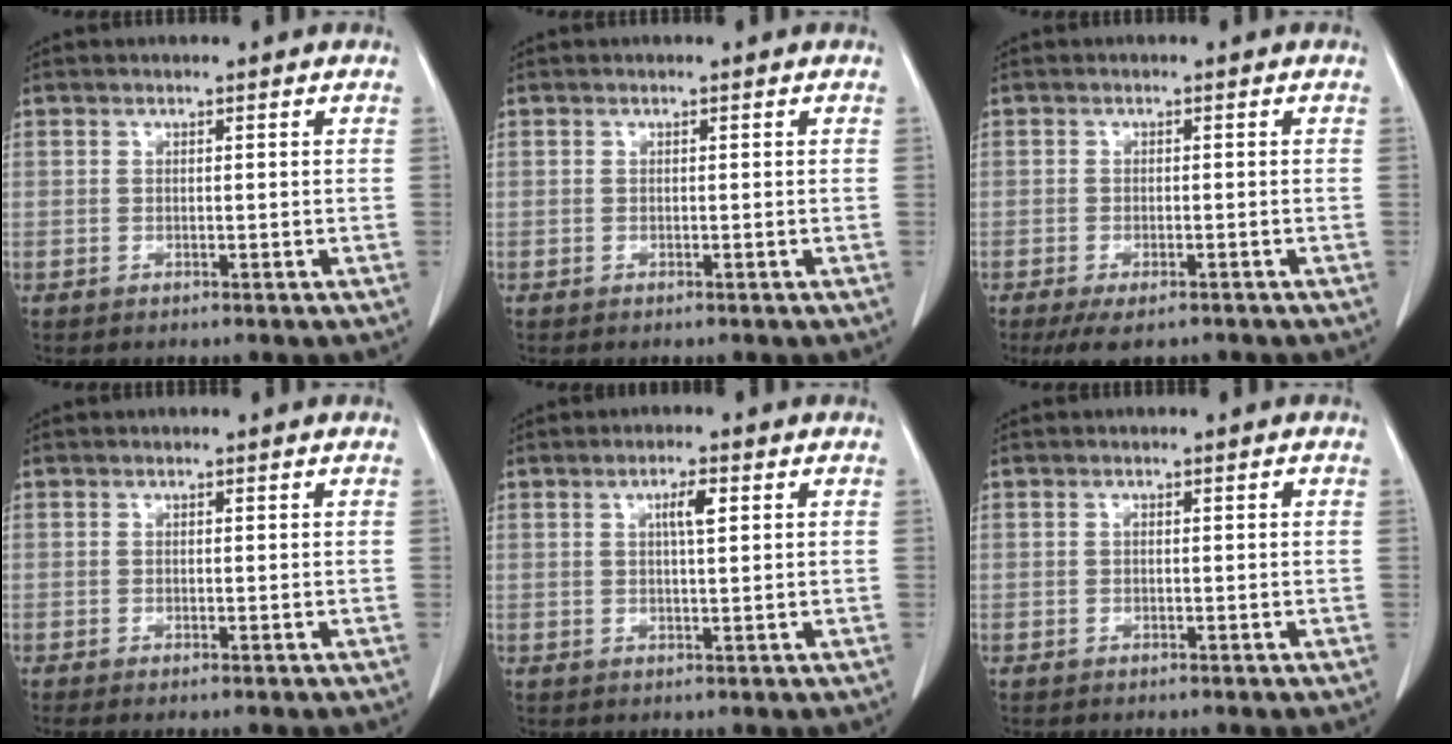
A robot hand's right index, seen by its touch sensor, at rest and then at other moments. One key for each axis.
{"total": 0.0}
{"total": 5.3, "fx": -4.0, "fy": 1.7, "fz": 3.1, "tx": -0.047, "ty": -0.010, "tz": -0.060}
{"total": 0.7, "fx": -0.5, "fy": 0.0, "fz": 0.5, "tx": -0.010, "ty": -0.002, "tz": -0.009}
{"total": 2.9, "fx": 1.0, "fy": 0.4, "fz": 2.7, "tx": -0.047, "ty": 0.001, "tz": 0.015}
{"total": 0.6, "fx": 0.0, "fy": 0.3, "fz": 0.6, "tx": -0.009, "ty": 0.001, "tz": 0.001}